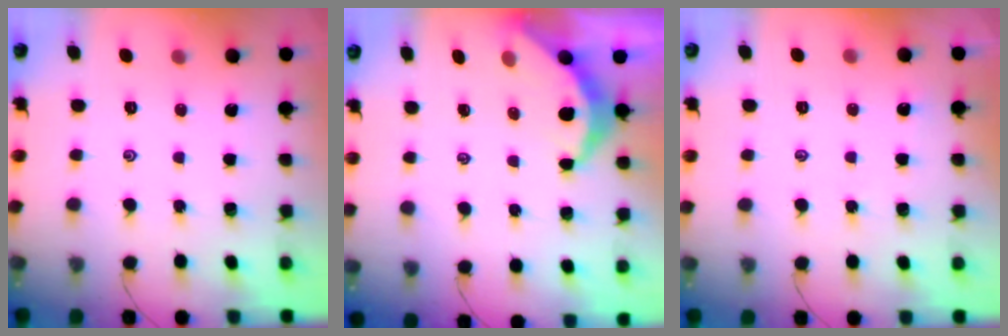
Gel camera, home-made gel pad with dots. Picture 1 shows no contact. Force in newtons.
{"total": 6.1, "press": 6.1, "slide": 0.3}
{"total": 1.4, "press": 1.4, "slide": 0.4}